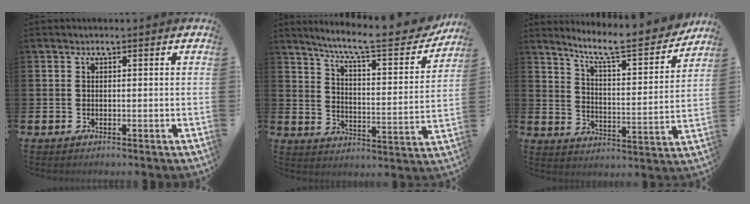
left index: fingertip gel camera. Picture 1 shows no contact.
{"total": 9.3, "force": [8.0, 1.1, 4.6], "torque": [-0.107, -0.055, 0.129]}
{"total": 8.7, "force": [7.9, 0.9, 3.6], "torque": [-0.088, -0.060, 0.130]}